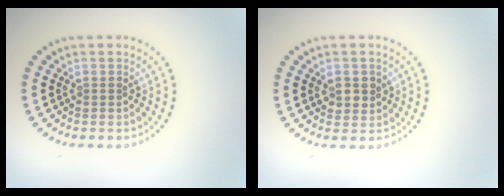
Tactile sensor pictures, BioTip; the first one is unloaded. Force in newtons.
{"total": 2.0, "press": 1.9, "slide": 0.6}